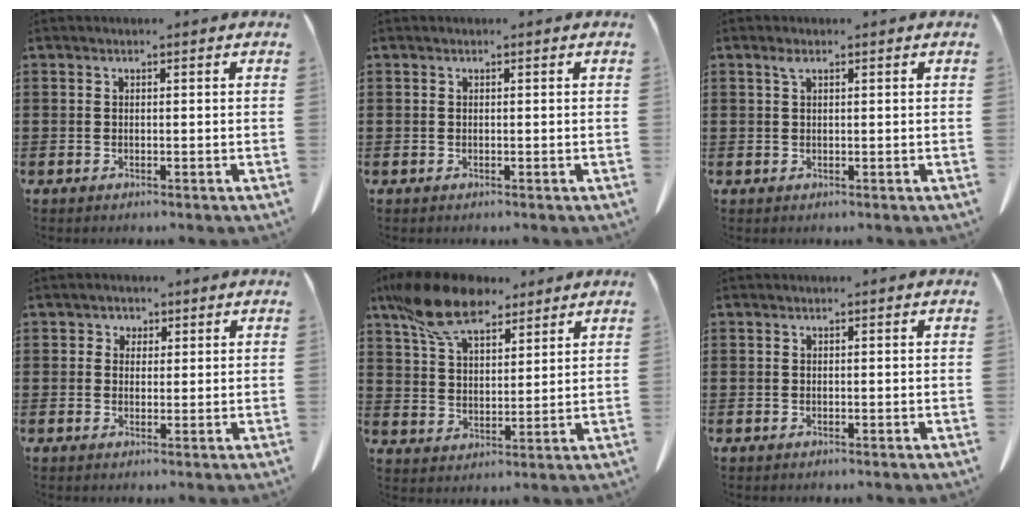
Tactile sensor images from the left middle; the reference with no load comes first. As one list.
[{"total": 0.0}, {"total": 1.2, "force": [0.6, 0.4, 1.0], "torque": [-0.022, 0.002, 0.011]}, {"total": 1.7, "force": [0.9, 1.4, 0.1], "torque": [-0.010, 0.008, 0.015]}, {"total": 11.4, "force": [8.7, 4.4, 5.9], "torque": [-0.141, -0.014, 0.166]}, {"total": 0.0}]